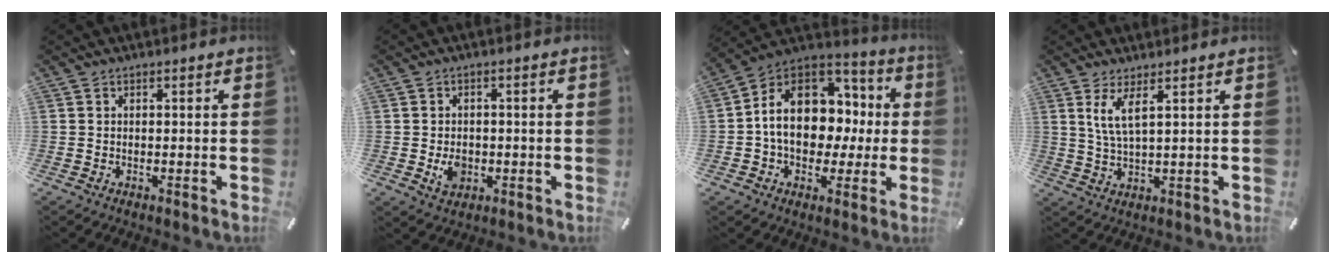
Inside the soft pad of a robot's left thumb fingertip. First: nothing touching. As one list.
[{"total": 4.9, "force": [-1.0, 3.9, 2.8], "torque": [-0.037, -0.002, -0.018]}, {"total": 15.9, "force": [0.2, 12.9, 9.4], "torque": [-0.169, -0.007, 0.008]}, {"total": 5.8, "force": [2.9, 1.1, 4.9], "torque": [-0.105, 0.000, 0.051]}]